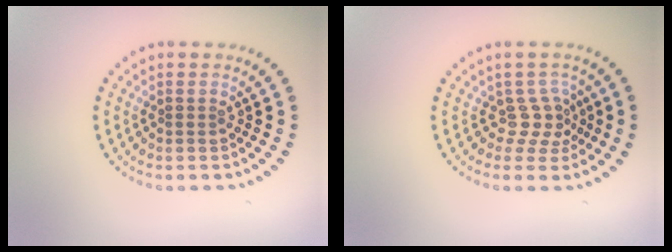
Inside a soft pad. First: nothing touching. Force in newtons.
{"total": 2.4, "press": 1.6, "slide": 1.7}